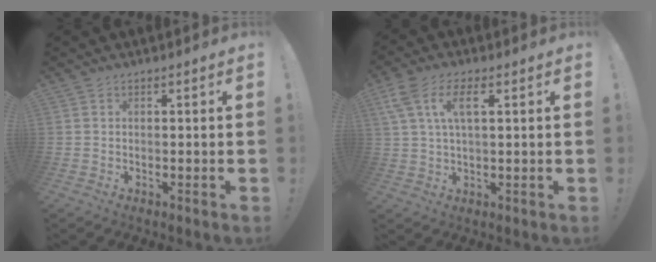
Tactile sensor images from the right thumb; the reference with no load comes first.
{"total": 8.3, "force": [2.9, 3.7, 6.8], "torque": [-0.130, 0.004, 0.054]}